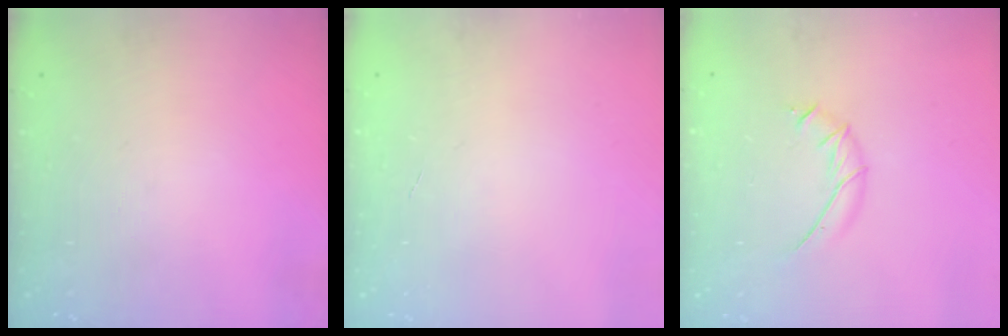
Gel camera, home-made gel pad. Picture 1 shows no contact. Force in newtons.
{"total": 0.0}
{"total": 7.1, "press": 7.0, "slide": 0.6}